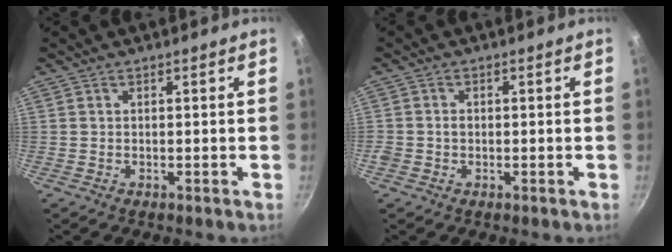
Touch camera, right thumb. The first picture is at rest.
{"total": 1.4, "force": [-0.4, 1.2, 0.6], "torque": [-0.008, 0.008, -0.008]}